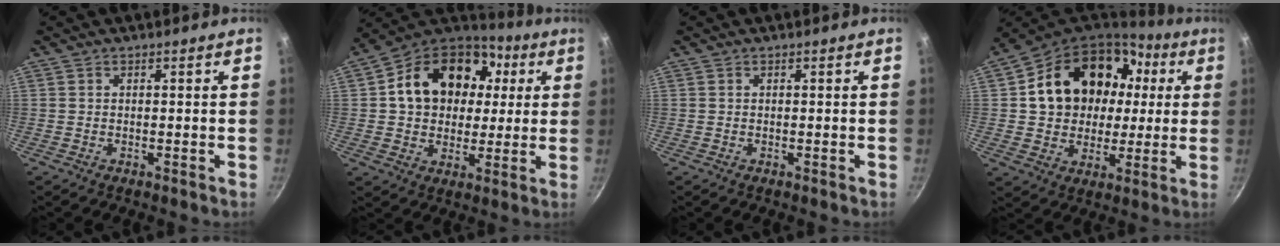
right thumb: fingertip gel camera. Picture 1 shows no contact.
{"total": 20.7, "force": [4.5, 15.9, 12.4], "torque": [-0.190, 0.026, 0.070]}
{"total": 0.0}
{"total": 22.5, "force": [4.8, 17.5, 13.3], "torque": [-0.206, 0.036, 0.088]}